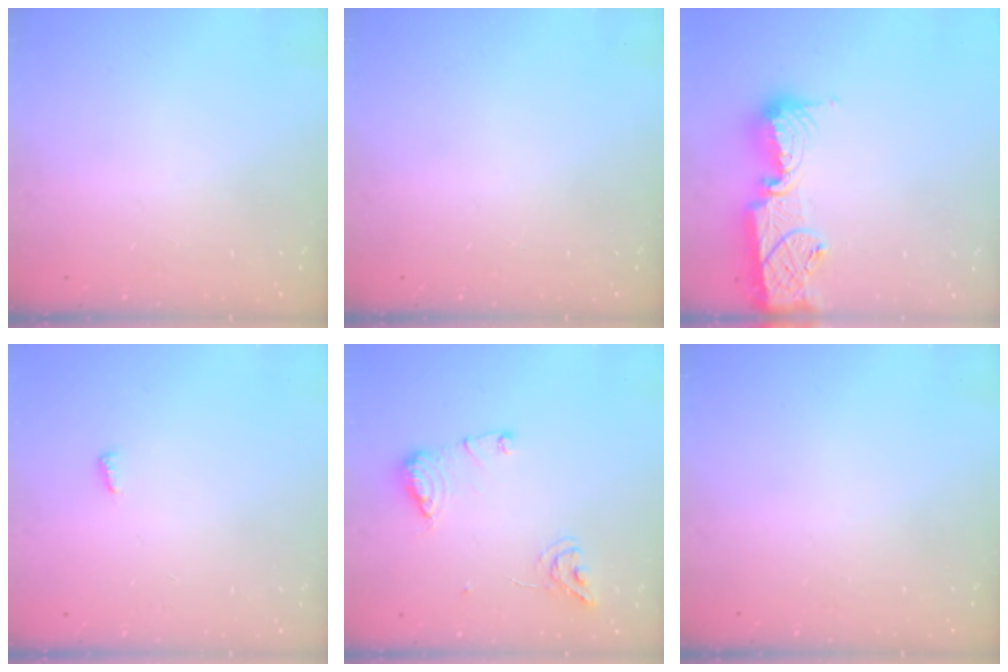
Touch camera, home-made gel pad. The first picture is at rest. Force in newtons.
{"total": 0.0}
{"total": 14.1, "press": 14.0, "slide": 1.5}
{"total": 4.5, "press": 4.5, "slide": 0.4}
{"total": 10.7, "press": 10.7, "slide": 1.0}
{"total": 0.0}